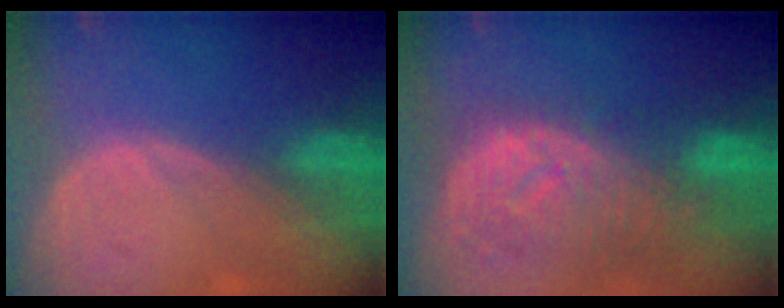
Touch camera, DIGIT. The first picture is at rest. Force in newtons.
{"total": 10.9, "press": 9.7, "slide": 4.8}